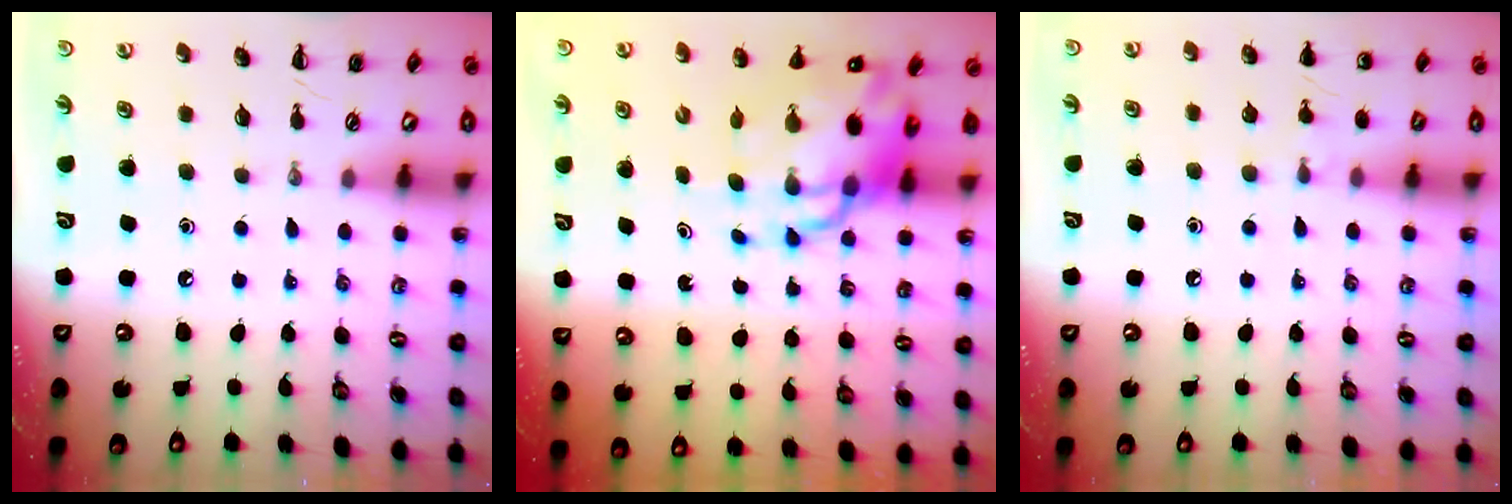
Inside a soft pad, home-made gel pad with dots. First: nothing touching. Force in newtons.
{"total": 12.7, "press": 12.3, "slide": 3.5}
{"total": 6.4, "press": 6.1, "slide": 2.1}